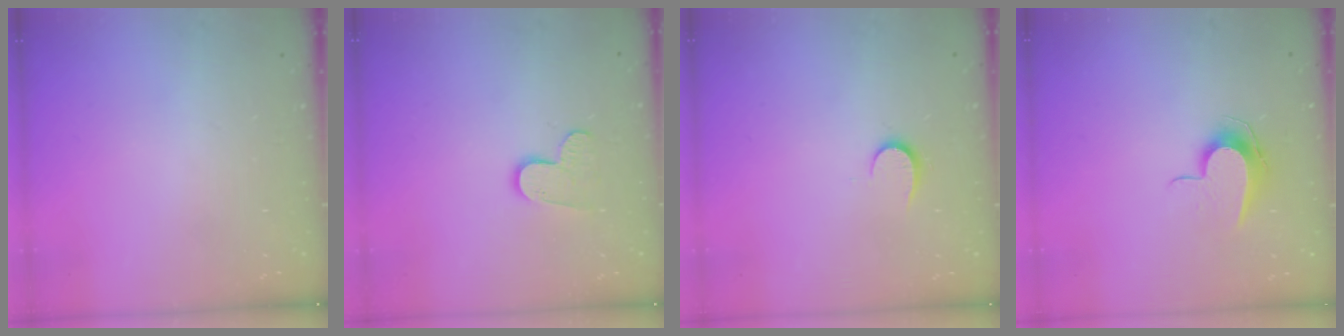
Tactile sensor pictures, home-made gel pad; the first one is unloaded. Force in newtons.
{"total": 7.8, "press": 7.7, "slide": 0.6}
{"total": 6.7, "press": 6.7, "slide": 0.6}
{"total": 8.4, "press": 8.3, "slide": 0.7}